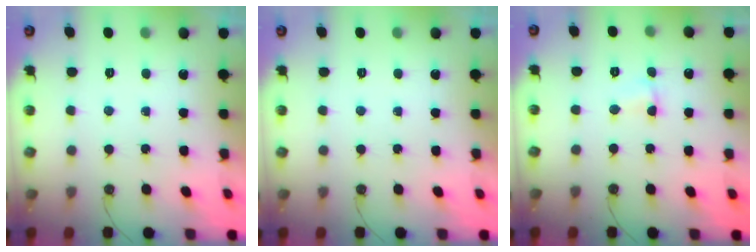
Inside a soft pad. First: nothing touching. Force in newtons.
{"total": 0.0}
{"total": 1.7, "press": 1.6, "slide": 0.4}